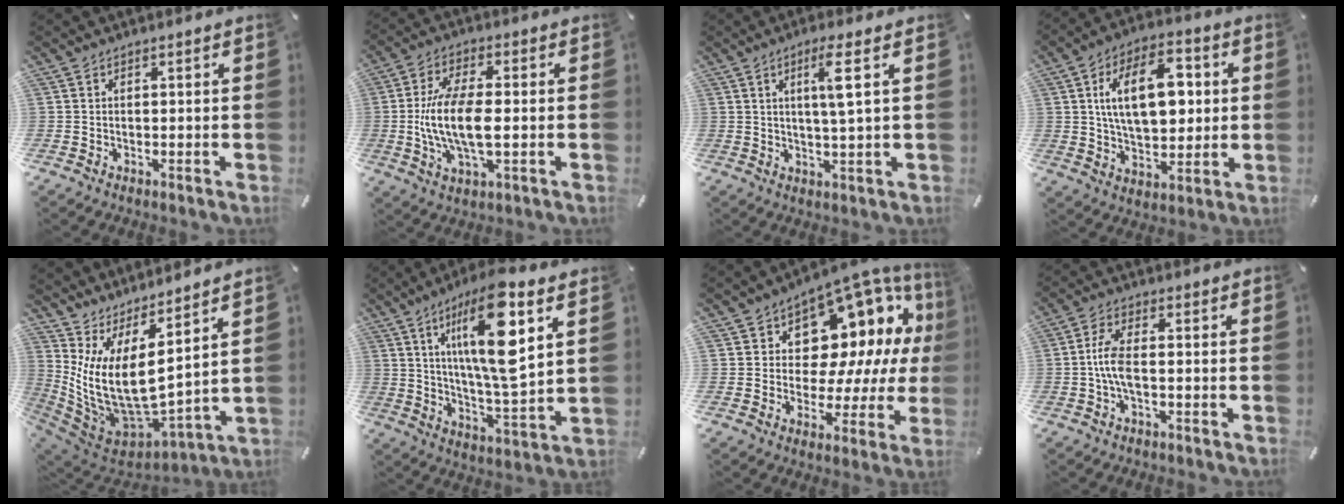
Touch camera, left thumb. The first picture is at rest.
{"total": 12.6, "force": [-1.1, 5.2, 11.4], "torque": [-0.237, -0.008, -0.019]}
{"total": 6.2, "force": [1.9, 0.1, 5.9], "torque": [-0.111, -0.006, 0.025]}
{"total": 17.0, "force": [3.1, 10.0, 13.5], "torque": [-0.239, 0.007, 0.047]}
{"total": 12.1, "force": [2.3, 5.8, 10.3], "torque": [-0.244, -0.069, 0.045]}
{"total": 19.5, "force": [7.7, 4.9, 17.2], "torque": [-0.314, -0.033, 0.107]}
{"total": 14.4, "force": [7.3, 9.4, 8.1], "torque": [-0.098, -0.077, 0.125]}
{"total": 6.5, "force": [-0.8, 2.3, 6.0], "torque": [-0.133, -0.003, -0.021]}